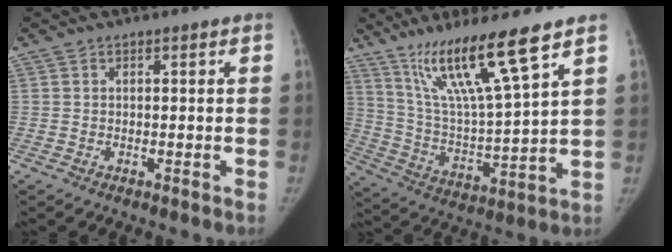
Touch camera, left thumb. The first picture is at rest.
{"total": 17.1, "force": [11.2, 0.9, 12.9], "torque": [-0.227, -0.056, 0.213]}